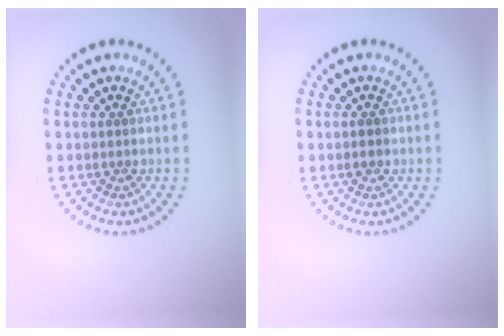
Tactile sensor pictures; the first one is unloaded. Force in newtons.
{"total": 1.1, "press": 1.1, "slide": 0.2}